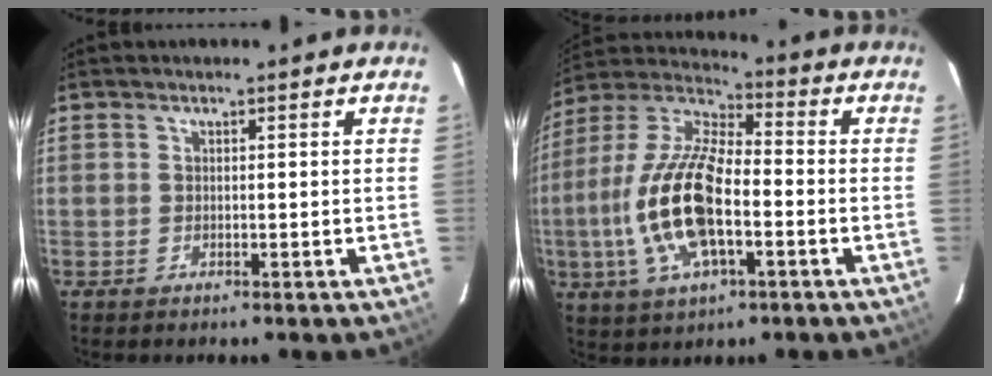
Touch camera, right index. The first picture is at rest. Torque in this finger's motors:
{"motor_torque": [2.14, 0.00, 1.05, 0.20]}